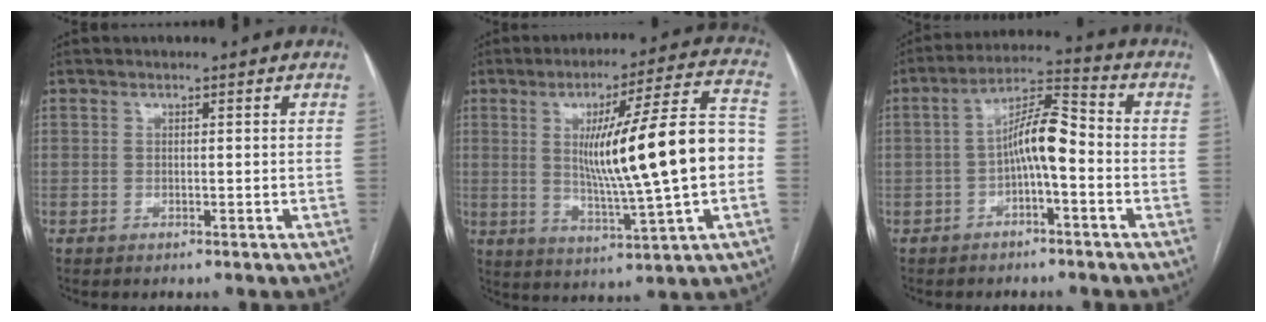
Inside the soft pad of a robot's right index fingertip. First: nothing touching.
{"total": 18.7, "force": [-0.1, 0.6, 18.7], "torque": [-0.291, 0.012, 0.001]}
{"total": 7.8, "force": [-1.6, 1.6, 7.5], "torque": [-0.136, 0.028, -0.029]}